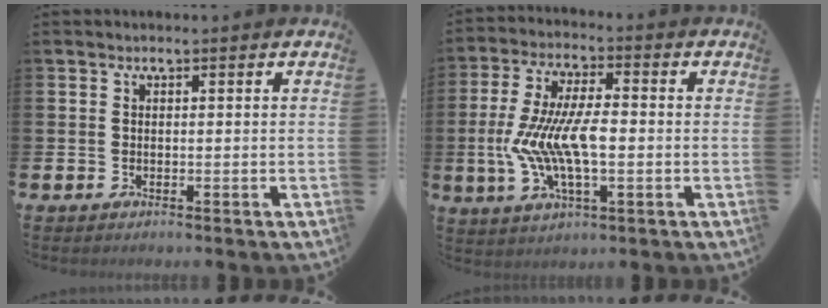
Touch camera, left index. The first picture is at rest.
{"total": 9.6, "force": [-1.3, 3.8, 8.7], "torque": [-0.195, -0.007, -0.025]}